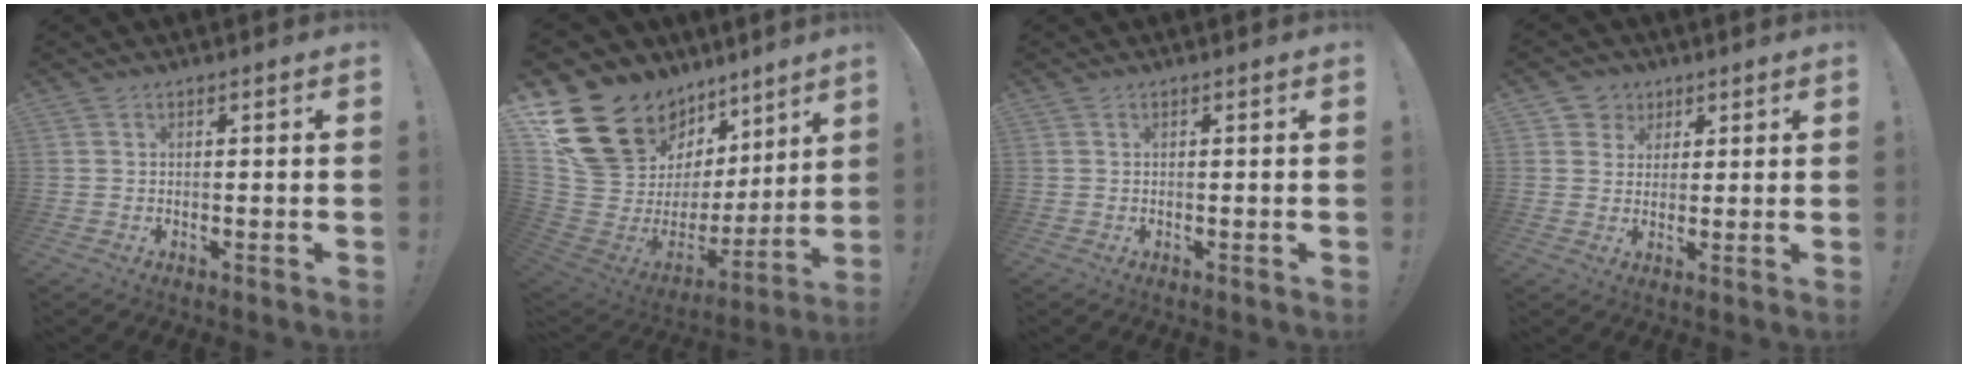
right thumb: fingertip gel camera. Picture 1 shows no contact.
{"total": 22.3, "force": [14.1, 12.8, 11.6], "torque": [-0.159, -0.118, 0.312]}
{"total": 0.0}
{"total": 5.1, "force": [2.1, 4.6, 0.5], "torque": [-0.005, -0.011, 0.039]}